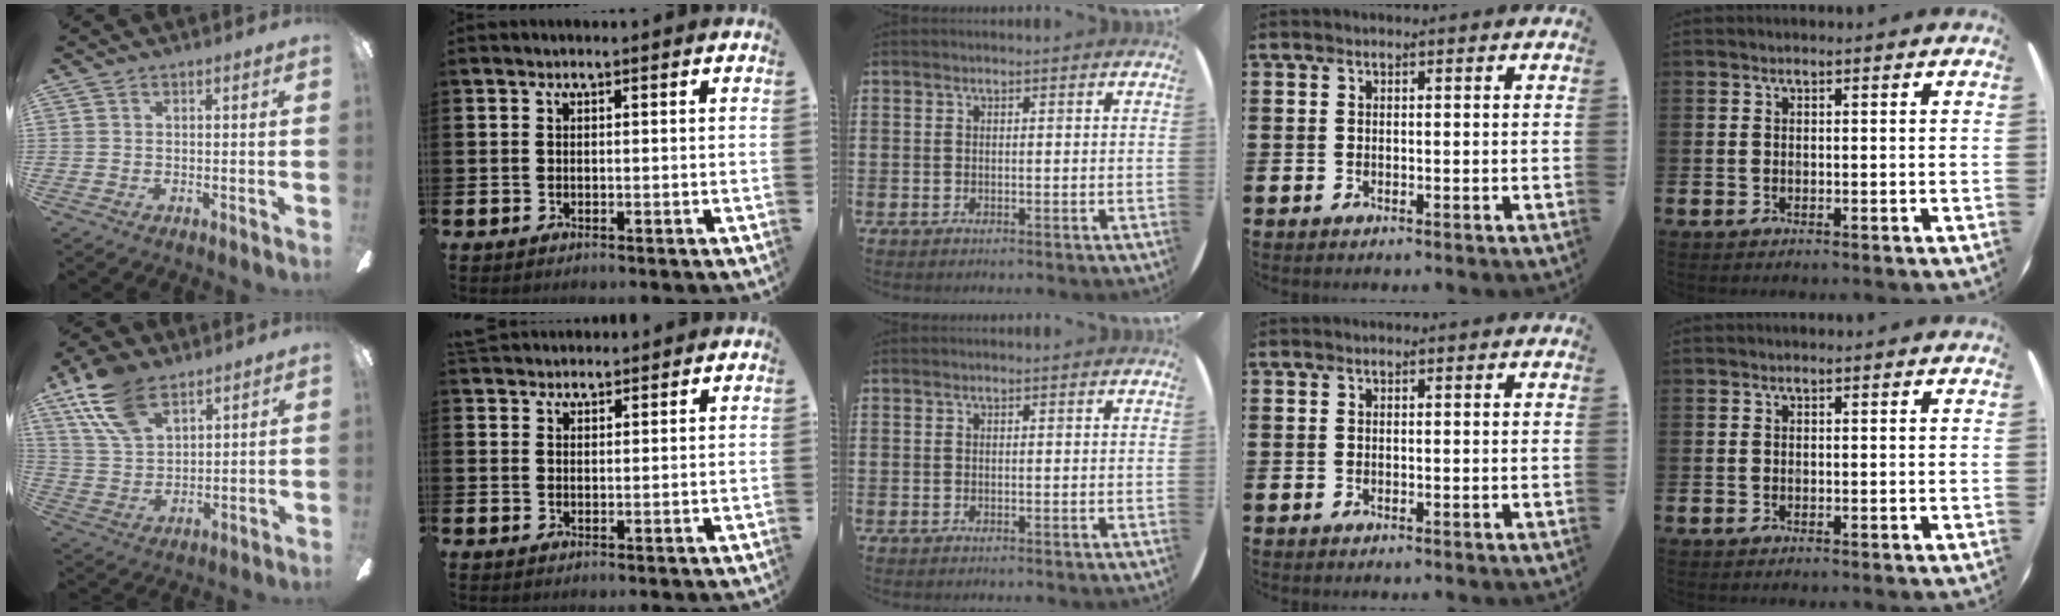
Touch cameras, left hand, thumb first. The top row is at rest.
{"thumb": {"total": 14.8, "force": [9.6, 7.6, 8.3], "torque": [-0.182, -0.024, 0.182]}, "index": {"total": 2.6, "force": [2.5, 0.7, -0.1], "torque": [-0.003, -0.008, 0.047]}}